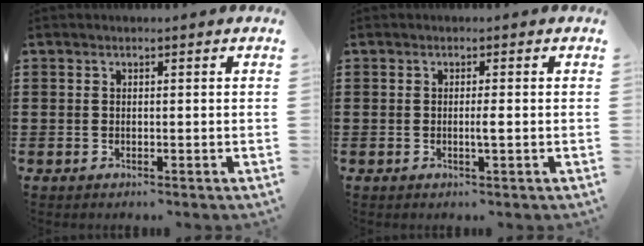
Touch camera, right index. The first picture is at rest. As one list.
[{"total": 1.6, "force": [-0.3, -0.1, 1.6], "torque": [-0.027, -0.004, -0.007]}]